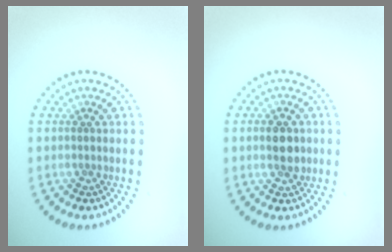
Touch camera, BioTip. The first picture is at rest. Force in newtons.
{"total": 2.7, "press": 2.7, "slide": 0.0}